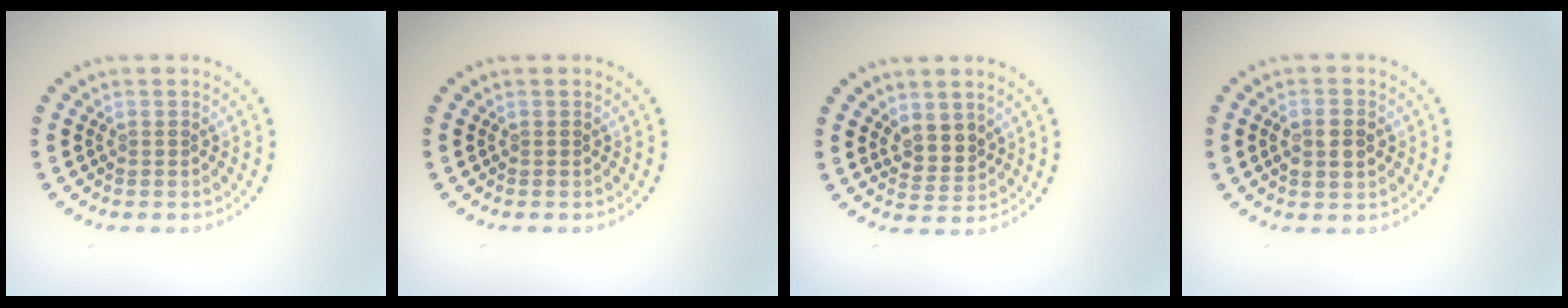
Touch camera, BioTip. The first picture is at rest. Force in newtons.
{"total": 0.0}
{"total": 2.5, "press": 2.2, "slide": 1.2}
{"total": 2.5, "press": 2.4, "slide": 0.4}